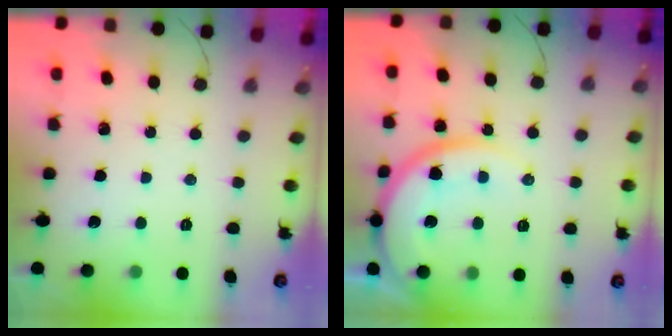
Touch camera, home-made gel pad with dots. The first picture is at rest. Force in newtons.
{"total": 13.5, "press": 13.4, "slide": 1.6}